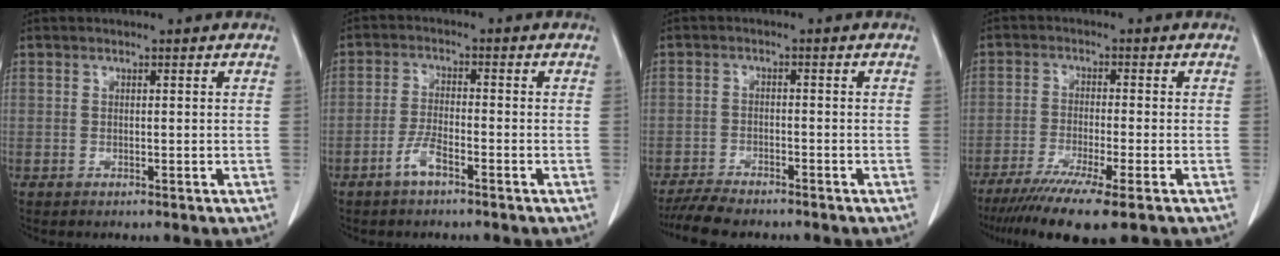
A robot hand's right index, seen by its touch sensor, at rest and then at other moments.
{"total": 2.9, "force": [-1.8, 0.6, 2.1], "torque": [-0.041, 0.002, -0.035]}
{"total": 6.4, "force": [-5.7, 1.0, 2.7], "torque": [-0.039, -0.015, -0.093]}
{"total": 10.8, "force": [-7.6, 0.2, 7.7], "torque": [-0.127, -0.029, -0.120]}